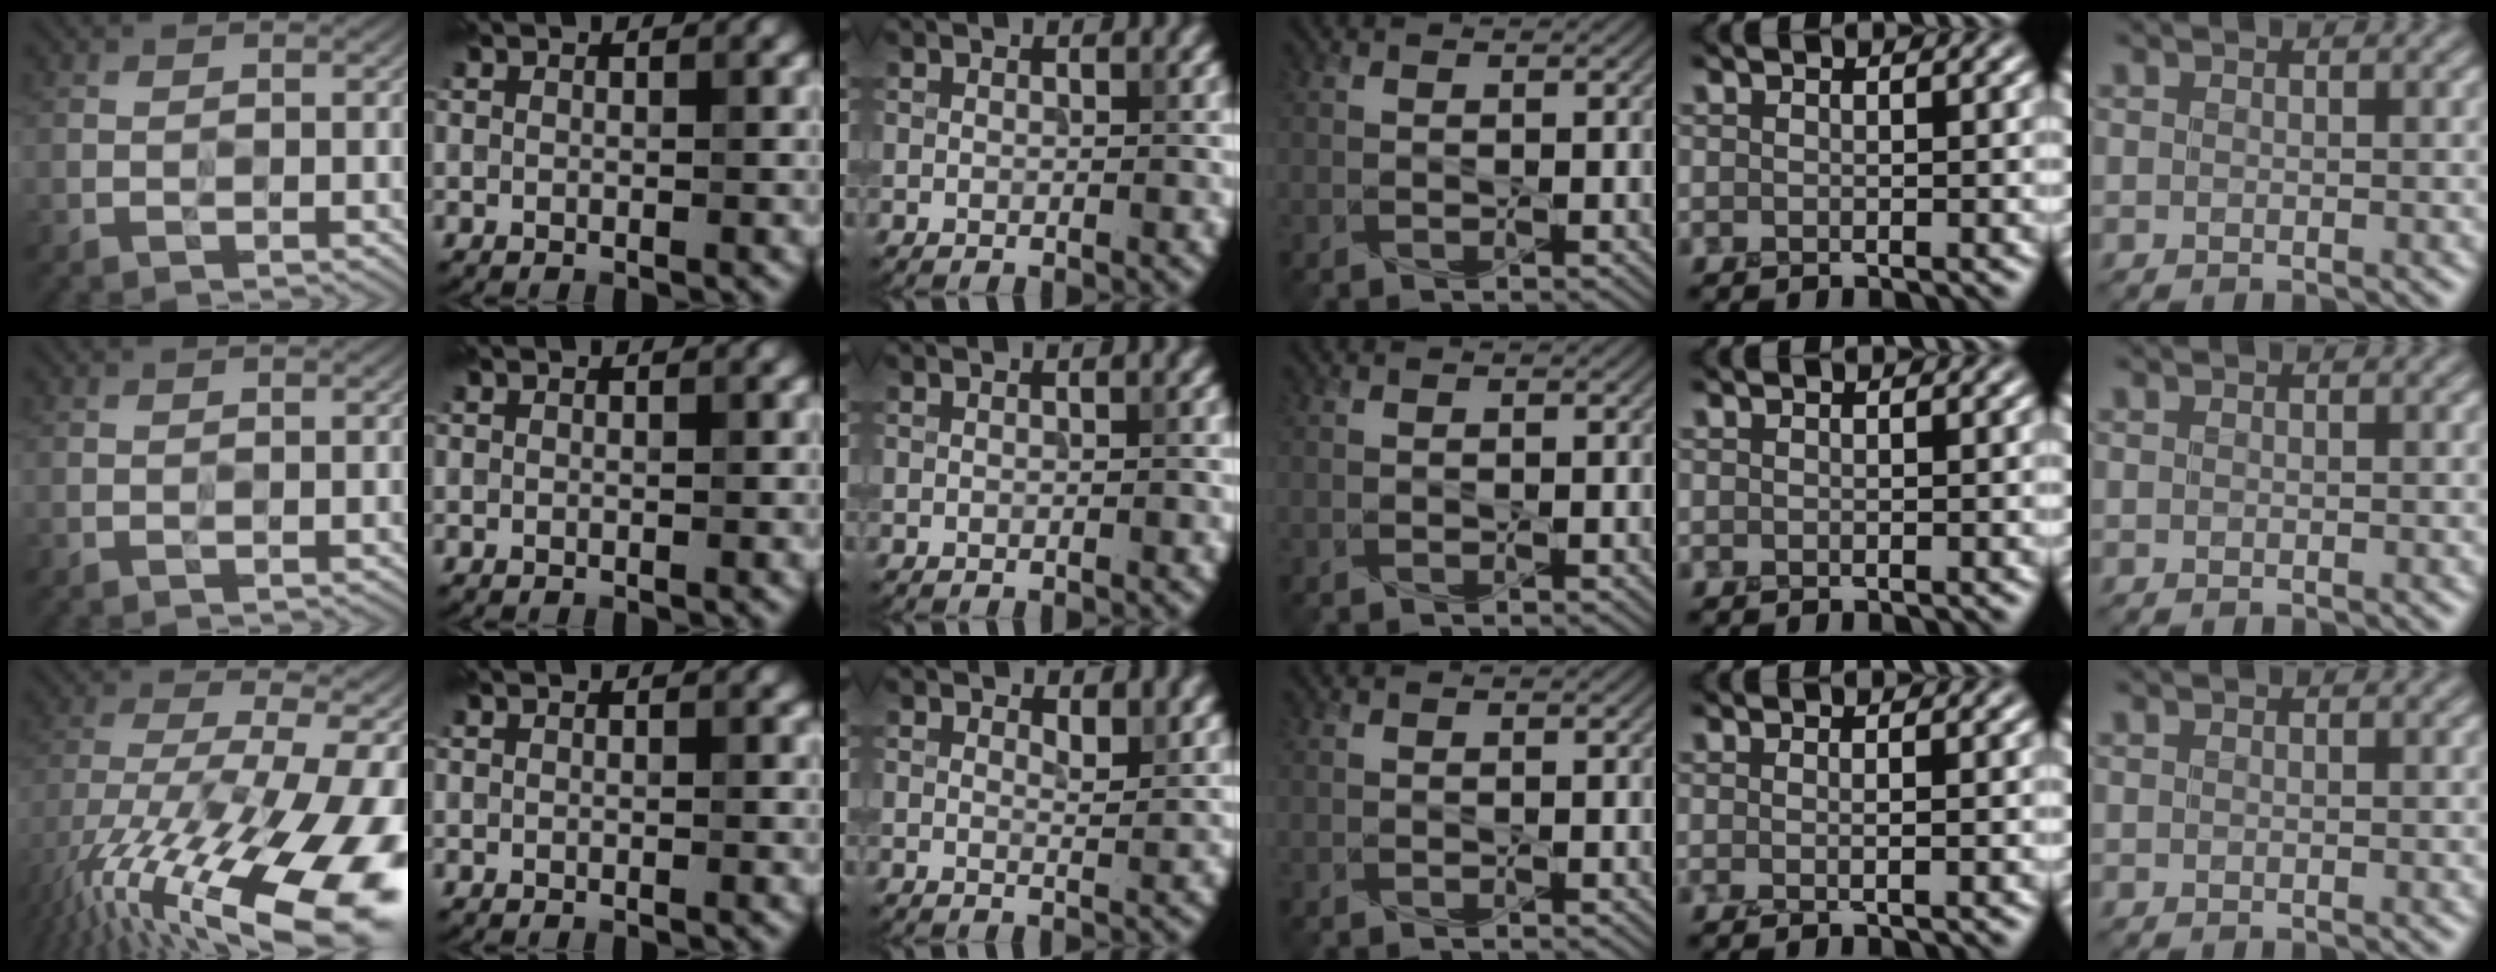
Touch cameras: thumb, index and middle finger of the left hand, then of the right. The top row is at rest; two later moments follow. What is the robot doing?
{"motion": "screw", "object": "organic brewed tea cap"}